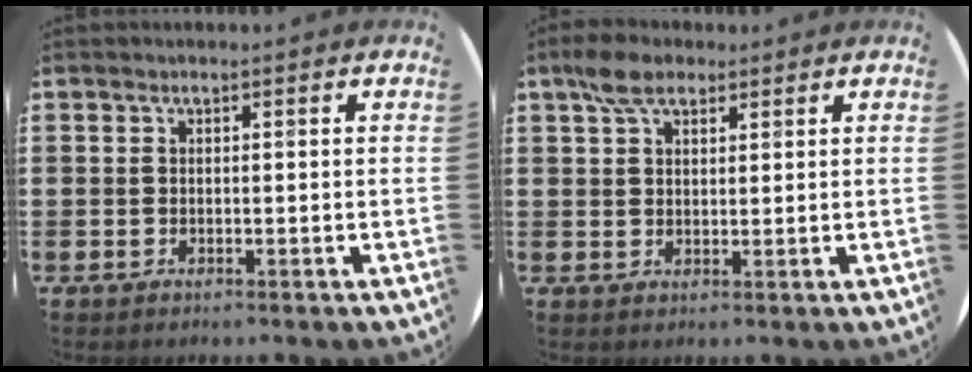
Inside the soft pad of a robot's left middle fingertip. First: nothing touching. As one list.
[{"total": 4.6, "force": [3.3, 2.3, 2.2], "torque": [-0.042, 0.008, 0.060]}]